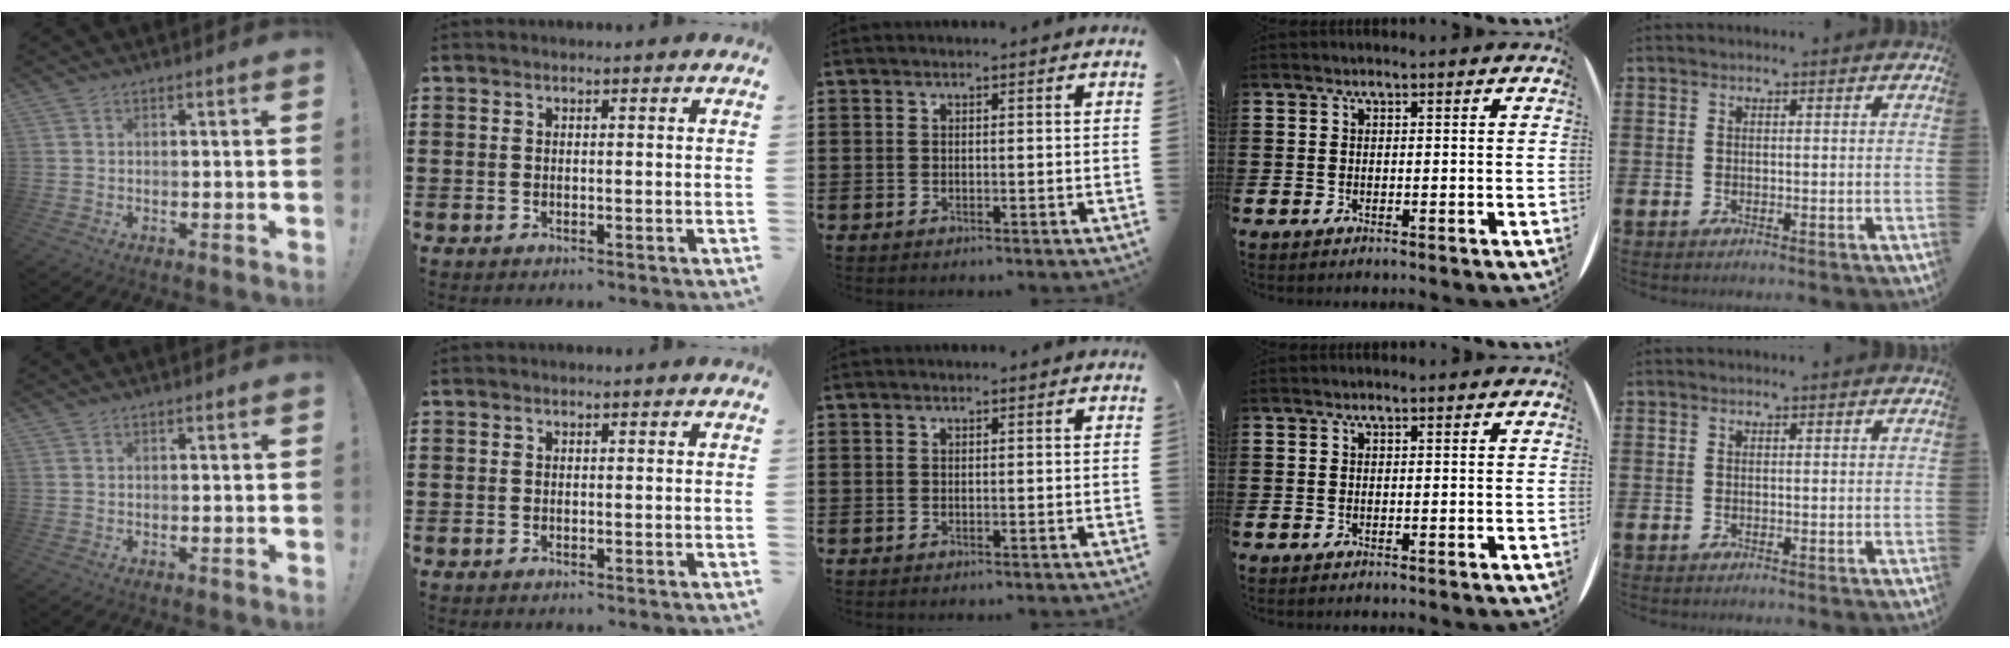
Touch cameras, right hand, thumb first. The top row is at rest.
{}